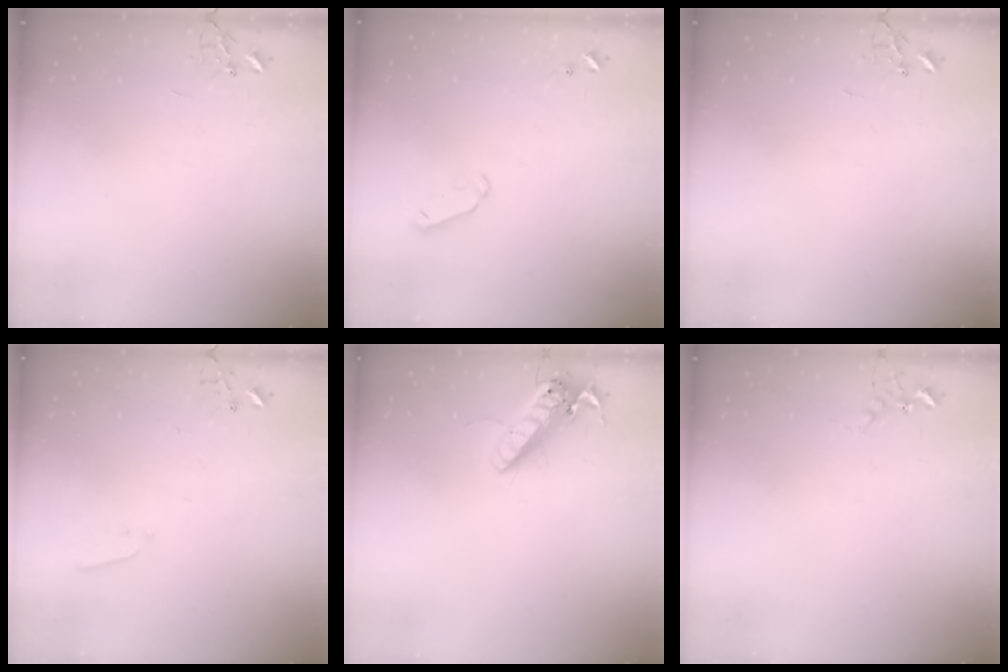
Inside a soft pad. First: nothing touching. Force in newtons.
{"total": 5.9, "press": 5.9, "slide": 0.6}
{"total": 0.0}
{"total": 1.9, "press": 1.9, "slide": 0.4}
{"total": 14.9, "press": 14.7, "slide": 2.8}
{"total": 5.2, "press": 5.1, "slide": 0.9}